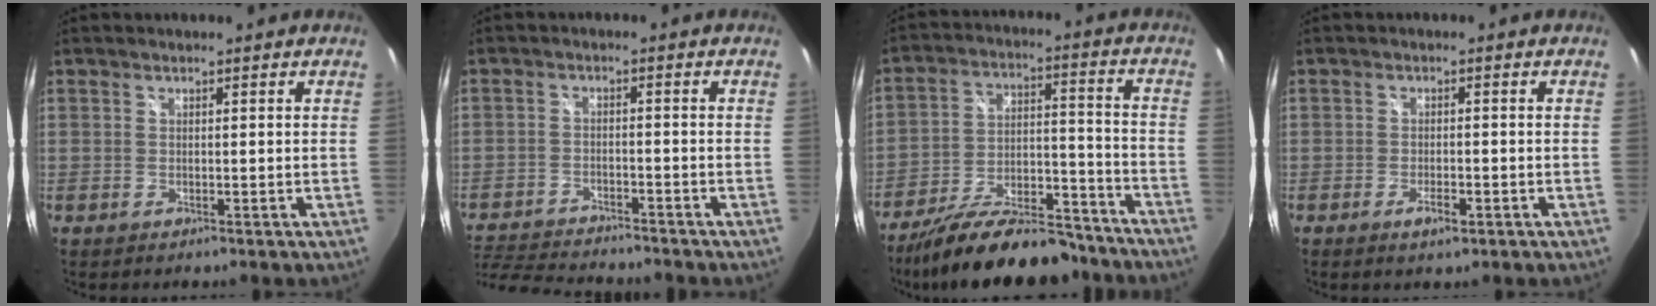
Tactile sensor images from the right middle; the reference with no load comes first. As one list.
[{"total": 13.5, "force": [-12.1, 2.8, 5.3], "torque": [-0.131, -0.018, -0.199]}, {"total": 22.2, "force": [-18.2, 6.3, 11.1], "torque": [-0.195, -0.008, -0.266]}, {"total": 2.6, "force": [-1.2, 0.6, 2.2], "torque": [-0.043, -0.005, -0.023]}]